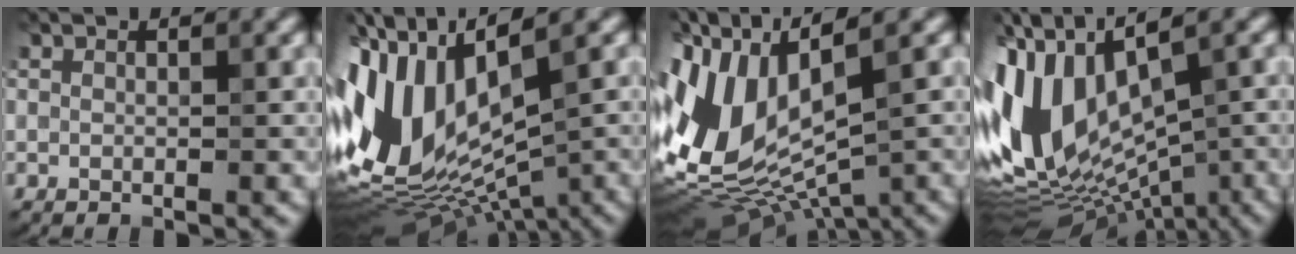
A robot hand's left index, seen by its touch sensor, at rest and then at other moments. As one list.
[{"total": 13.8, "force": [0.6, 6.8, 12.0], "torque": [-0.263, 0.004, 0.021]}, {"total": 12.5, "force": [0.3, 6.4, 10.7], "torque": [-0.242, 0.001, 0.013]}, {"total": 14.2, "force": [0.2, 7.3, 12.2], "torque": [-0.251, 0.005, 0.023]}]